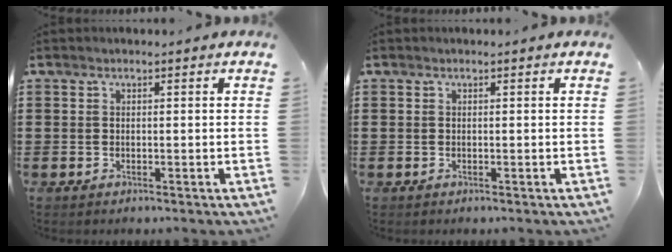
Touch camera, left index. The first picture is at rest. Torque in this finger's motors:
{"motor_torque": [0.00, 0.00, 0.00, 0.00]}